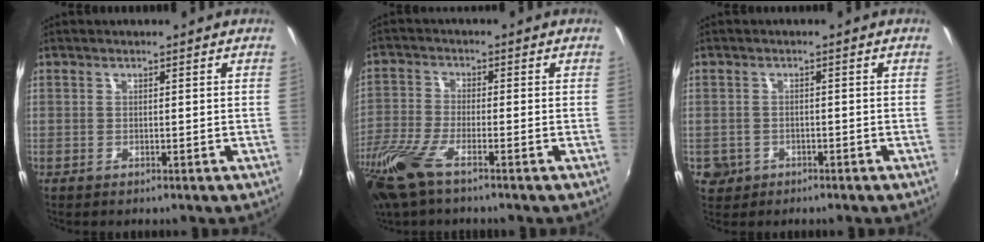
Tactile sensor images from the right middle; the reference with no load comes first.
{"total": 11.1, "force": [-7.2, 3.1, 7.8], "torque": [-0.187, -0.035, -0.149]}
{"total": 4.3, "force": [-1.7, 3.8, 1.3], "torque": [-0.039, -0.002, -0.024]}